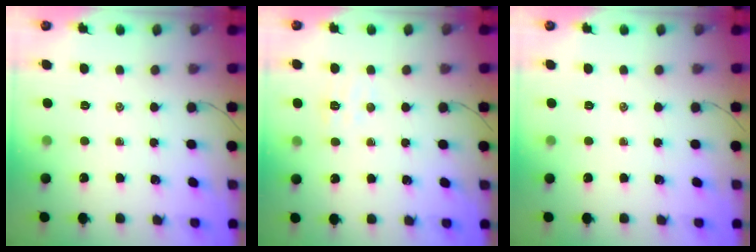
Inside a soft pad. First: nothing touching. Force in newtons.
{"total": 5.9, "press": 5.7, "slide": 1.4}
{"total": 0.0}